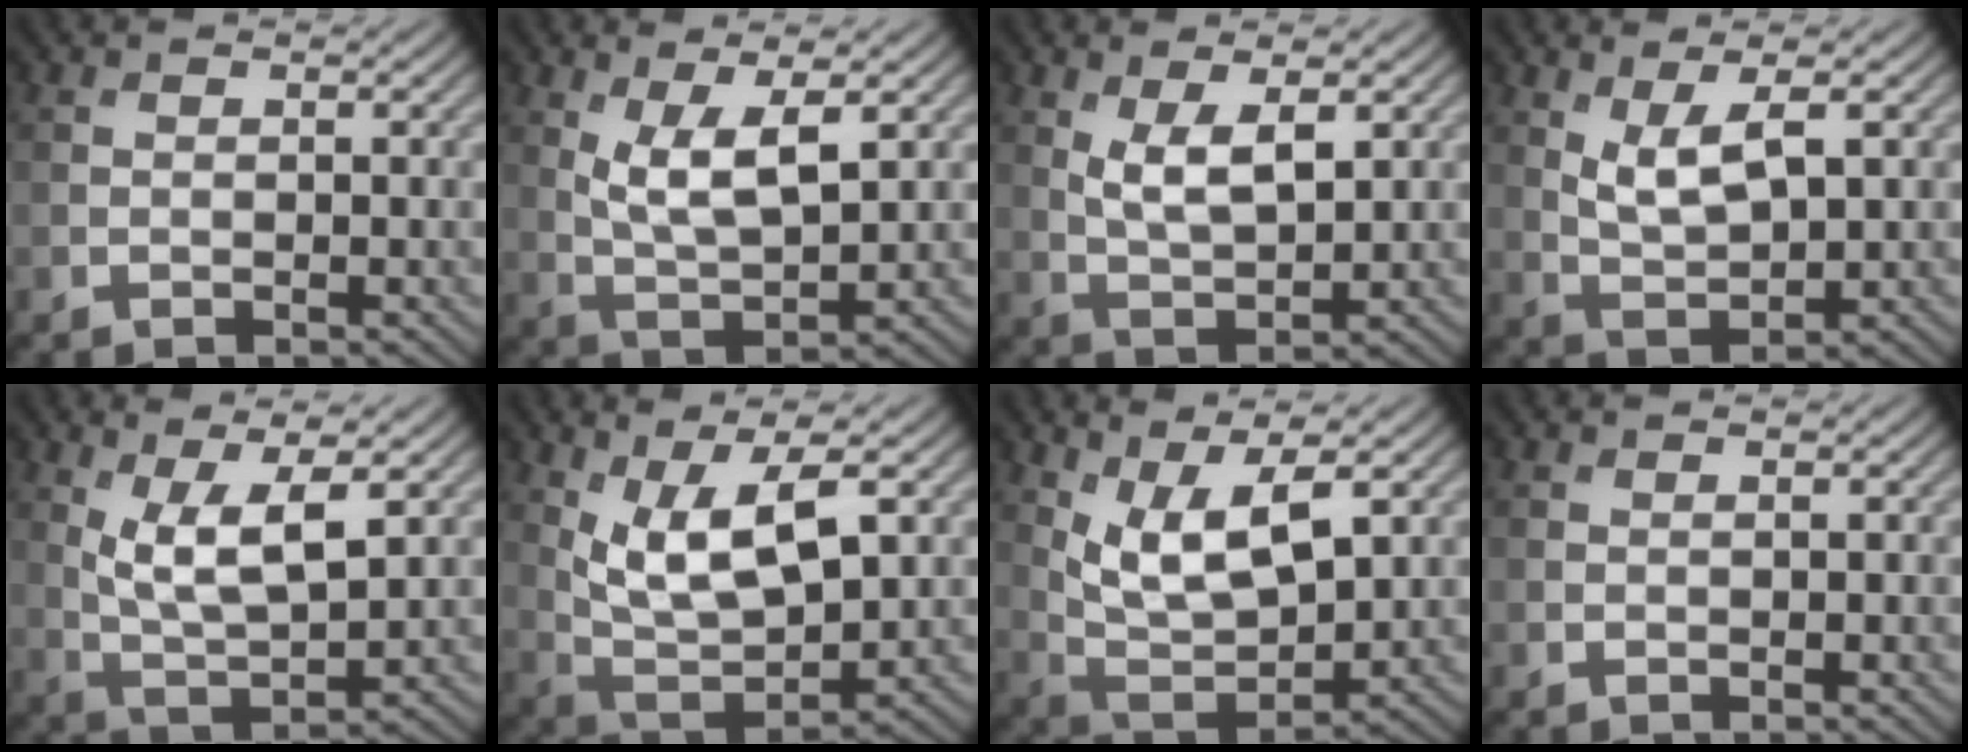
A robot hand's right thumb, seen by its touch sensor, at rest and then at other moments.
{"total": 6.5, "force": [2.3, 2.3, 5.6], "torque": [-0.118, -0.006, 0.049]}
{"total": 5.4, "force": [1.9, 2.0, 4.6], "torque": [-0.097, -0.007, 0.041]}
{"total": 5.1, "force": [2.0, 1.8, 4.3], "torque": [-0.095, -0.007, 0.043]}
{"total": 7.2, "force": [2.5, 2.5, 6.3], "torque": [-0.131, -0.007, 0.053]}
{"total": 10.2, "force": [3.6, 4.4, 8.5], "torque": [-0.179, -0.003, 0.073]}
{"total": 9.2, "force": [3.9, 3.9, 7.3], "torque": [-0.156, -0.006, 0.079]}
{"total": 0.0}